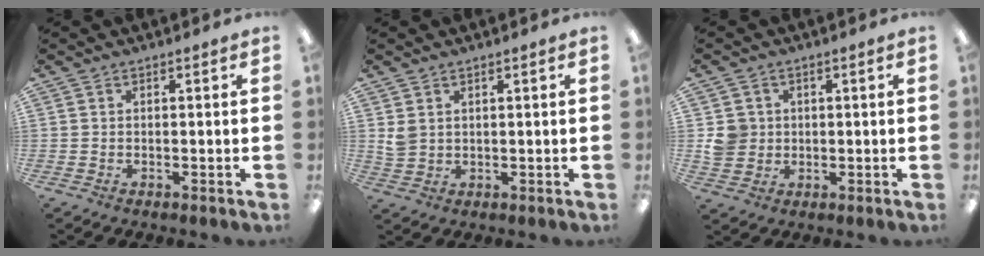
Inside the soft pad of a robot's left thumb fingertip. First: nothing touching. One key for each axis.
{"total": 2.9, "fx": 1.6, "fy": 2.0, "fz": 1.3, "tx": -0.029, "ty": 0.002, "tz": 0.031}
{"total": 5.1, "fx": 0.8, "fy": 4.9, "fz": 1.3, "tx": -0.019, "ty": 0.007, "tz": 0.015}